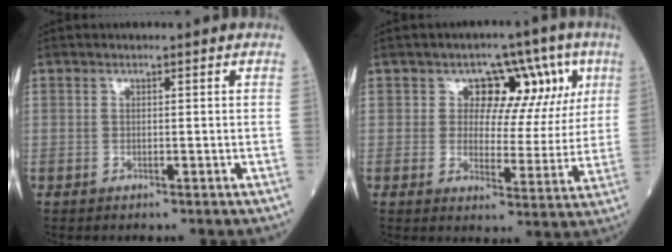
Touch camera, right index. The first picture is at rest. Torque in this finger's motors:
{"motor_torque": [0.51, 0.57, 0.11, 0.03]}